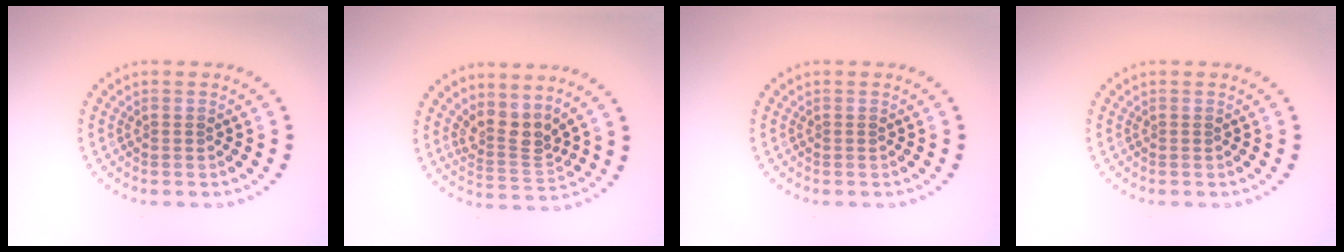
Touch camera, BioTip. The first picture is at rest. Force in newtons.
{"total": 2.9, "press": 2.2, "slide": 2.0}
{"total": 0.0}
{"total": 0.0}